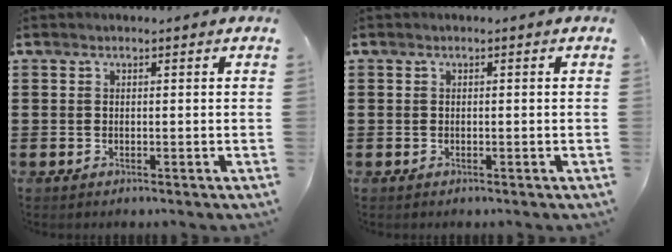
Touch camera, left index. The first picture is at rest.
{"total": 0.0}